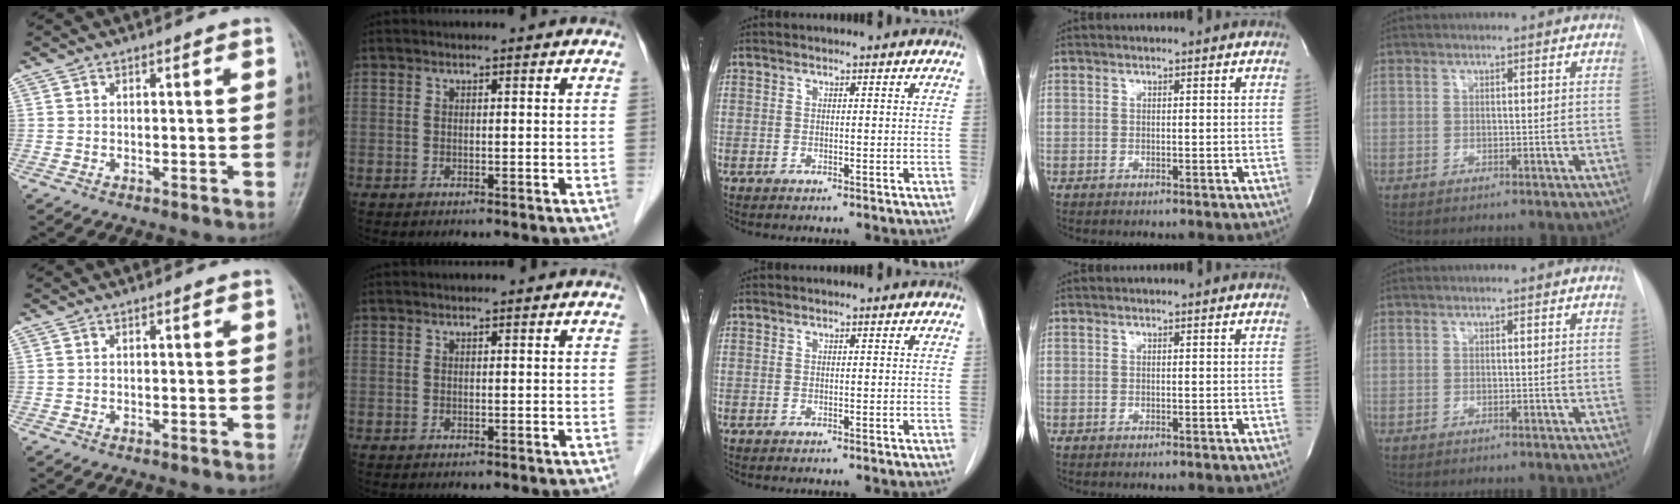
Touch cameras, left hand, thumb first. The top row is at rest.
{}